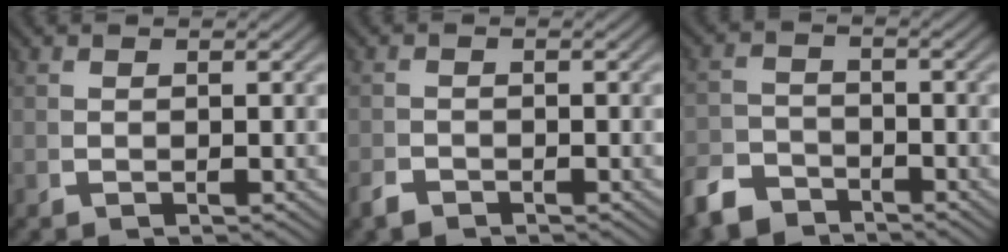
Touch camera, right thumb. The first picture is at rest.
{"total": 1.2, "force": [-1.2, 0.1, -0.1], "torque": [0.006, -0.004, -0.022]}
{"total": 4.1, "force": [-3.7, 1.6, 0.6], "torque": [0.006, -0.011, -0.066]}